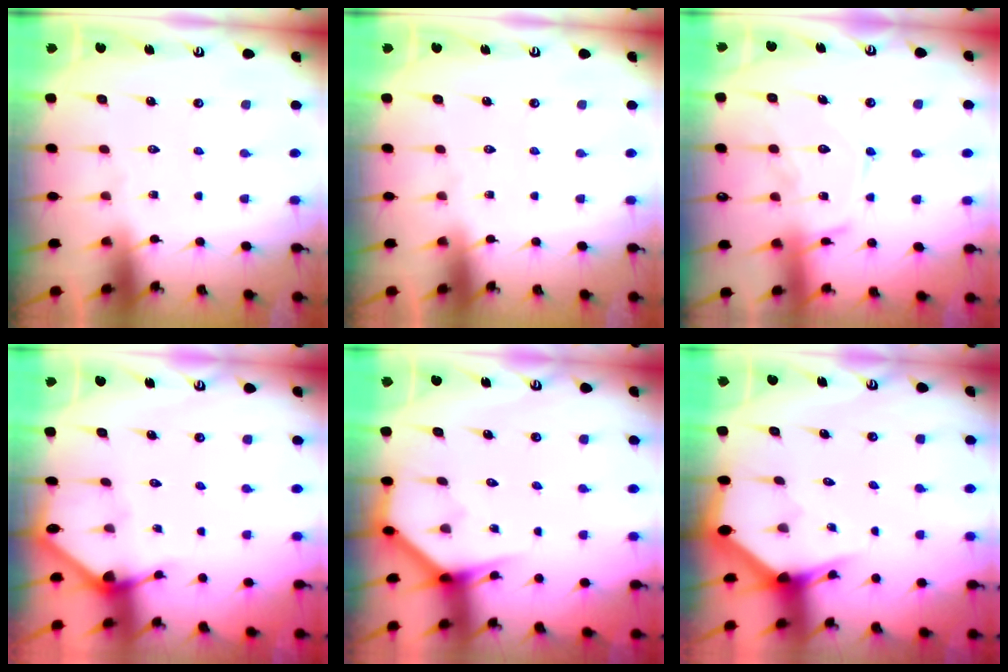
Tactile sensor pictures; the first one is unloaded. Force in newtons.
{"total": 0.0}
{"total": 14.1, "press": 14.0, "slide": 1.3}
{"total": 2.2, "press": 2.2, "slide": 0.1}
{"total": 4.0, "press": 3.9, "slide": 0.3}
{"total": 3.0, "press": 3.0, "slide": 0.0}